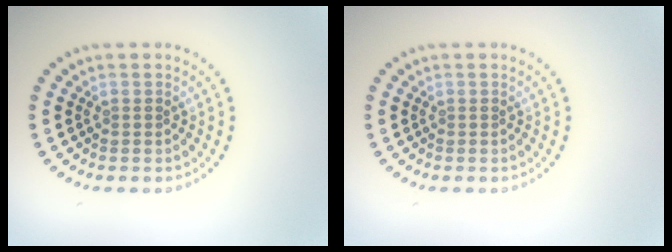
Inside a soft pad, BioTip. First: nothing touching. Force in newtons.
{"total": 0.0}